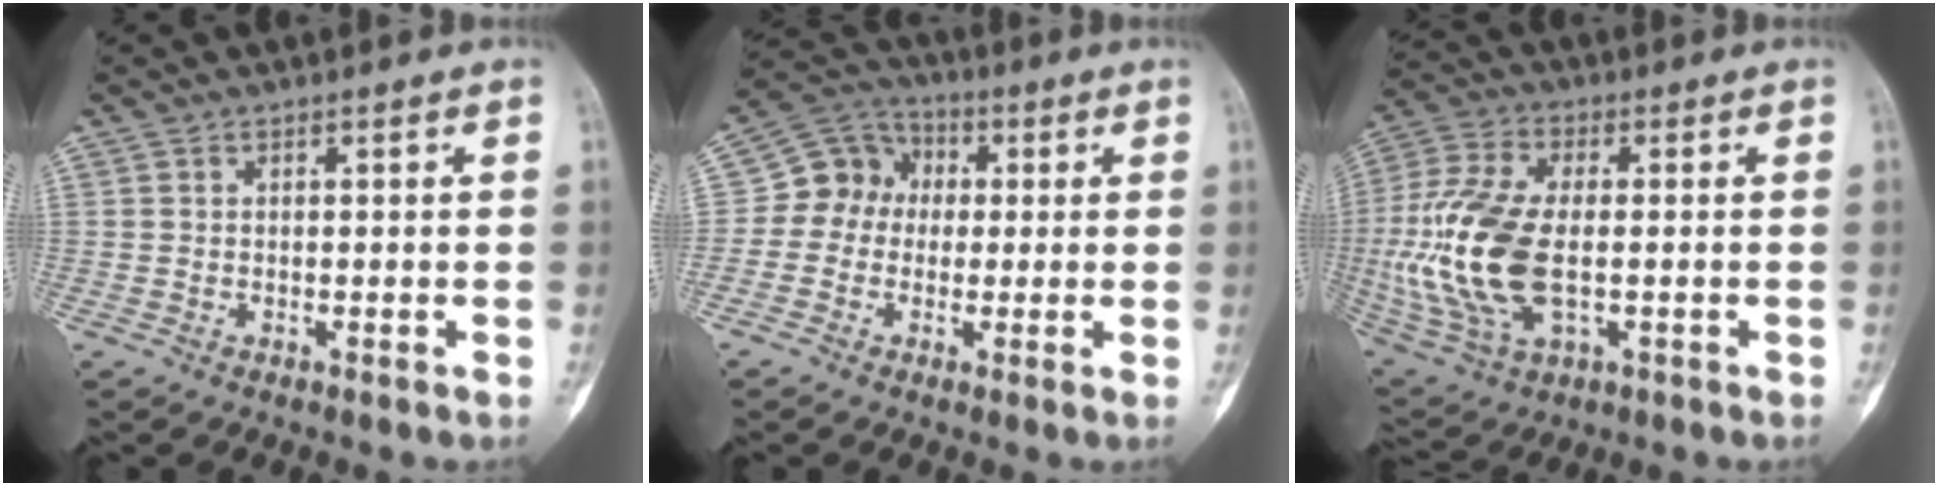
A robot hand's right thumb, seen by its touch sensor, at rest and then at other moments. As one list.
[{"total": 8.9, "force": [0.2, 7.8, 4.1], "torque": [-0.041, 0.024, -0.013]}, {"total": 19.4, "force": [-1.8, 10.3, 16.3], "torque": [-0.370, -0.001, -0.025]}]